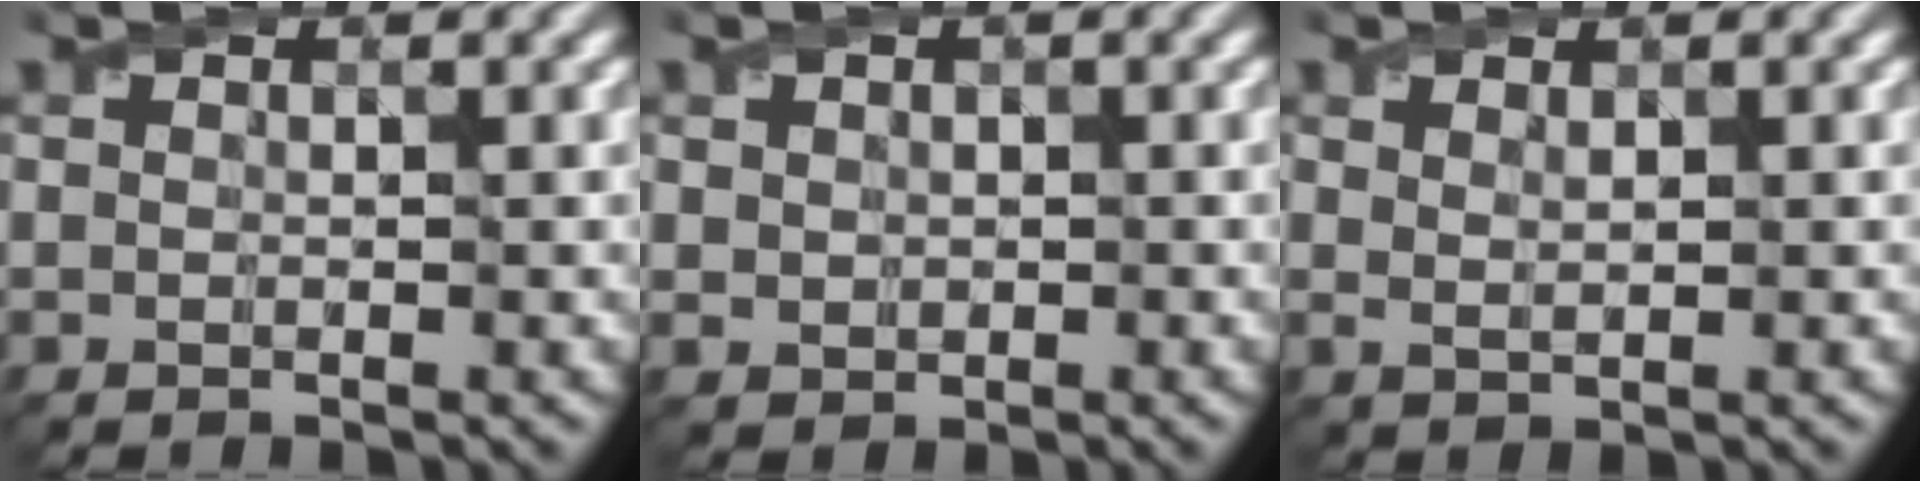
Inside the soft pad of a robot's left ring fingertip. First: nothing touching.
{"total": 1.4, "force": [0.3, 1.3, 0.4], "torque": [-0.005, -0.005, 0.008]}
{"total": 1.1, "force": [0.8, 0.4, 0.8], "torque": [-0.017, -0.003, 0.017]}